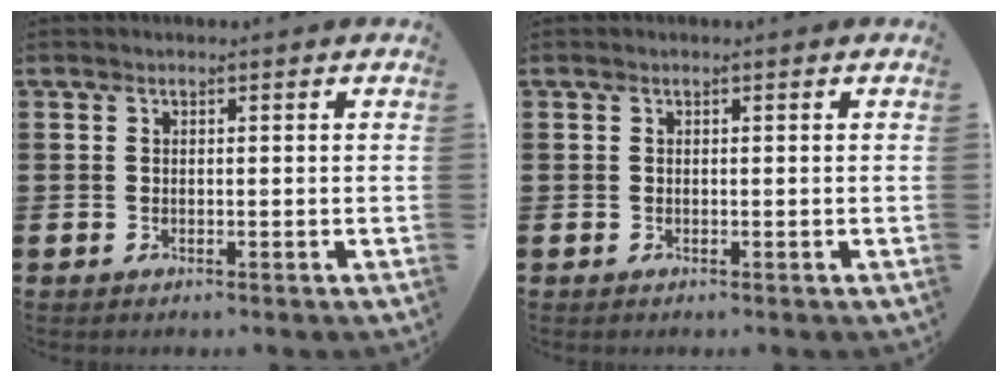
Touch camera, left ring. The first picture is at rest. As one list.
[{"total": 0.0}]